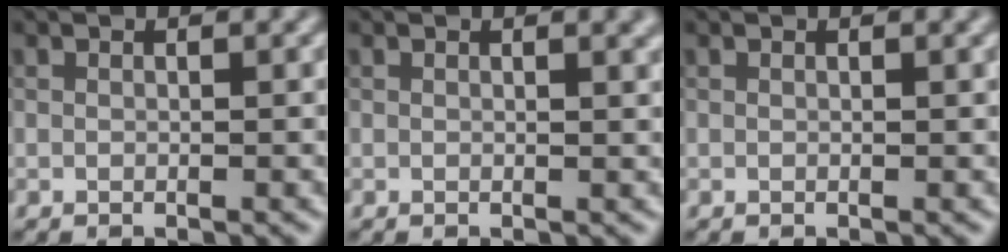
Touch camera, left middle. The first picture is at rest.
{"total": 1.7, "force": [0.9, 0.7, 1.3], "torque": [-0.009, 0.003, 0.007]}
{"total": 0.7, "force": [0.3, 0.3, 0.5], "torque": [-0.003, 0.004, 0.002]}